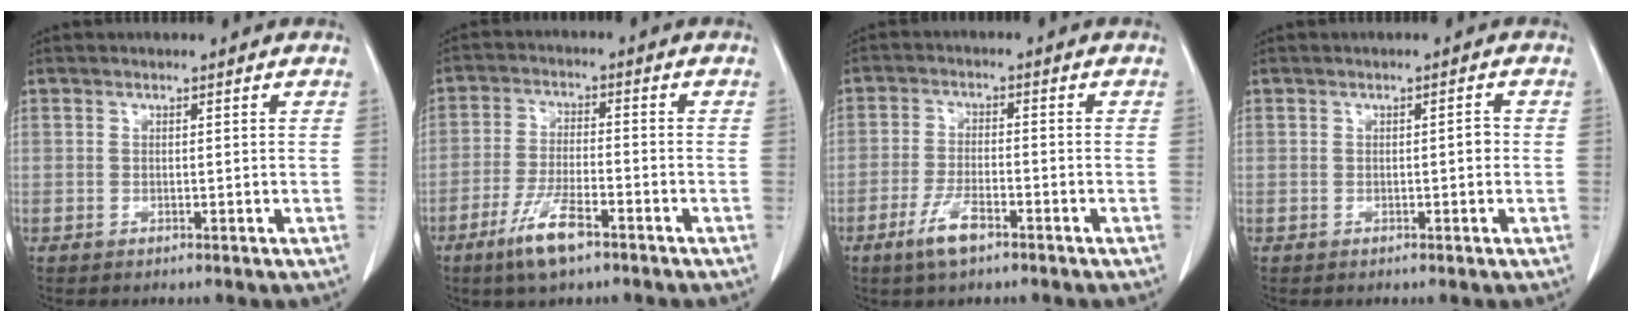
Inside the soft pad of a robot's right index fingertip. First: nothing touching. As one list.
[{"total": 7.5, "force": [-4.7, 1.4, 5.7], "torque": [-0.113, -0.011, -0.081]}, {"total": 5.1, "force": [-3.2, 1.2, 3.8], "torque": [-0.080, -0.004, -0.055]}, {"total": 1.2, "force": [-0.2, 0.3, 1.1], "torque": [-0.014, 0.002, -0.002]}]